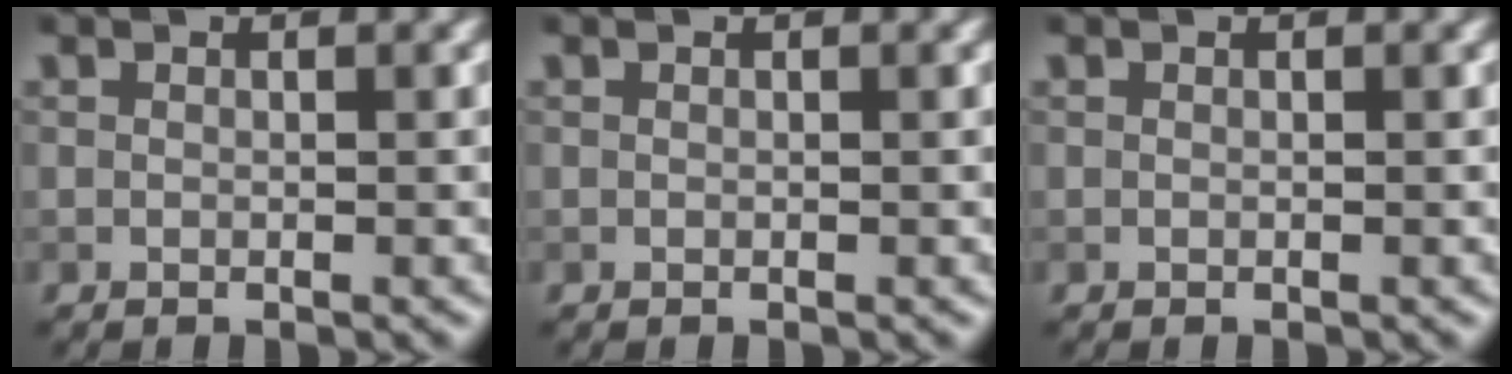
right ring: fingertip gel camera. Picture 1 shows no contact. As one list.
[{"total": 0.0}, {"total": 0.0}]